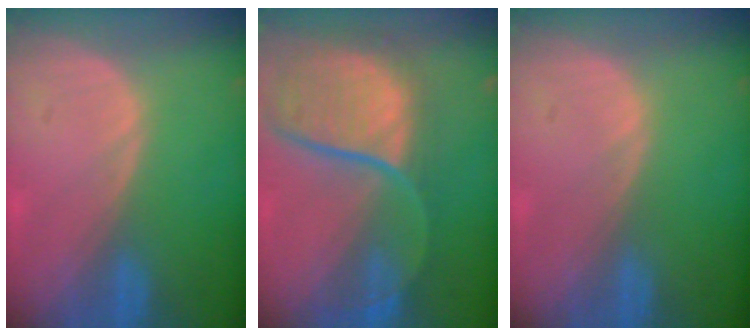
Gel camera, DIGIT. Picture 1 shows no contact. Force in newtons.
{"total": 12.1, "press": 9.8, "slide": 7.1}
{"total": 0.0}